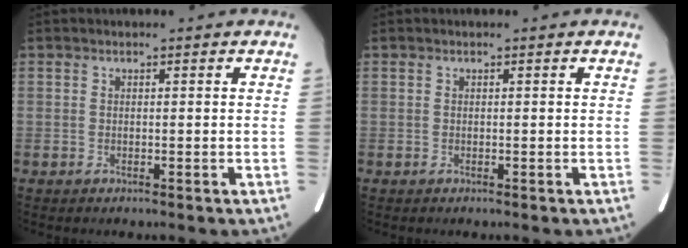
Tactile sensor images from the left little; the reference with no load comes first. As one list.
[{"total": 0.0}]